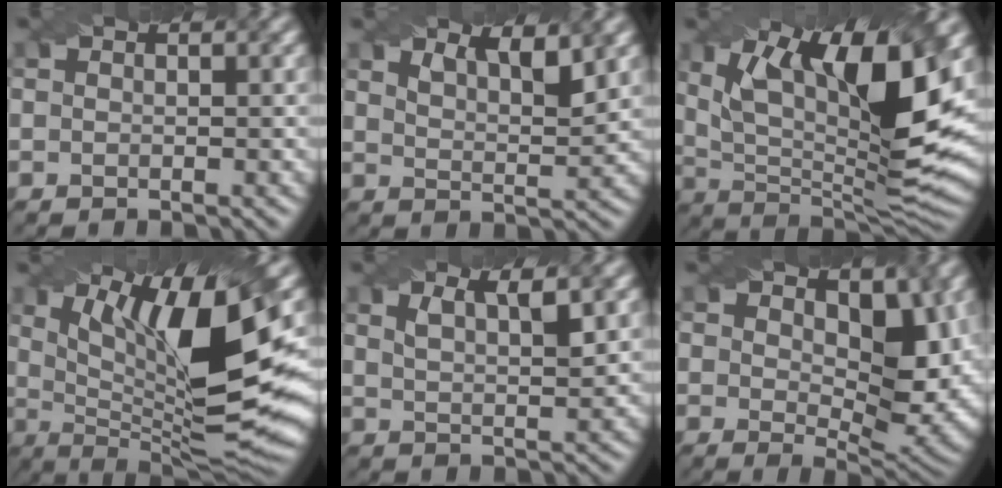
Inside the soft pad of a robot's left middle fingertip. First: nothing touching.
{"total": 4.4, "force": [3.0, 1.5, 2.9], "torque": [-0.034, 0.009, 0.036]}
{"total": 15.0, "force": [5.4, 5.0, 13.1], "torque": [-0.222, -0.003, 0.095]}
{"total": 13.9, "force": [2.9, 3.6, 13.1], "torque": [-0.203, -0.006, 0.051]}
{"total": 3.4, "force": [2.0, 1.0, 2.6], "torque": [-0.033, 0.008, 0.026]}
{"total": 7.5, "force": [2.1, 4.0, 5.9], "torque": [-0.094, -0.021, 0.038]}